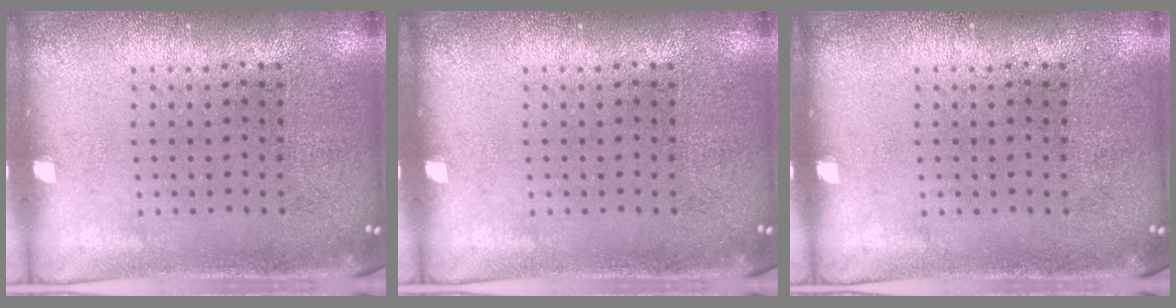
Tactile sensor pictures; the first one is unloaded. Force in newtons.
{"total": 0.0}
{"total": 0.0}